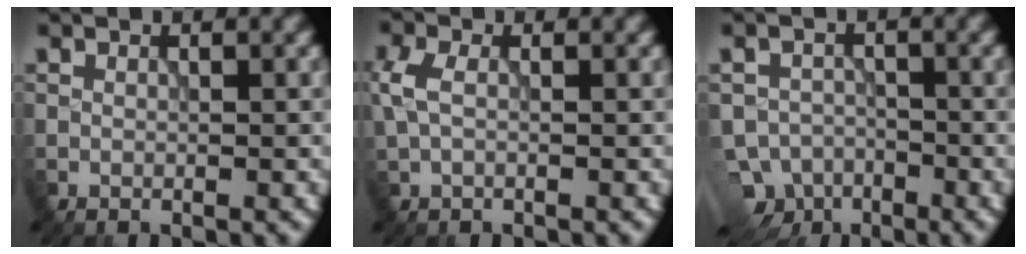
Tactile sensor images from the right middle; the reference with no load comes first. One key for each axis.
{"total": 3.0, "fx": -0.1, "fy": 1.9, "fz": 2.3, "tx": -0.056, "ty": 0.007, "tz": -0.005}
{"total": 7.3, "fx": -5.6, "fy": 4.5, "fz": 1.5, "tx": -0.012, "ty": -0.012, "tz": -0.083}